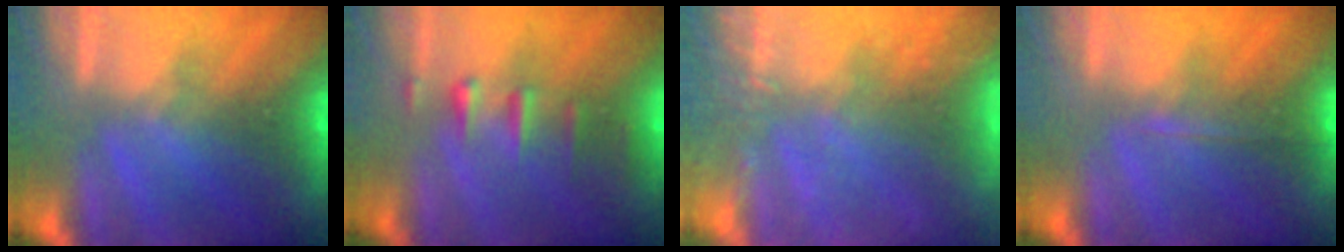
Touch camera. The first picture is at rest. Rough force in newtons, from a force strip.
{"total": 2.4}
{"total": 7.2}
{"total": 1.9}